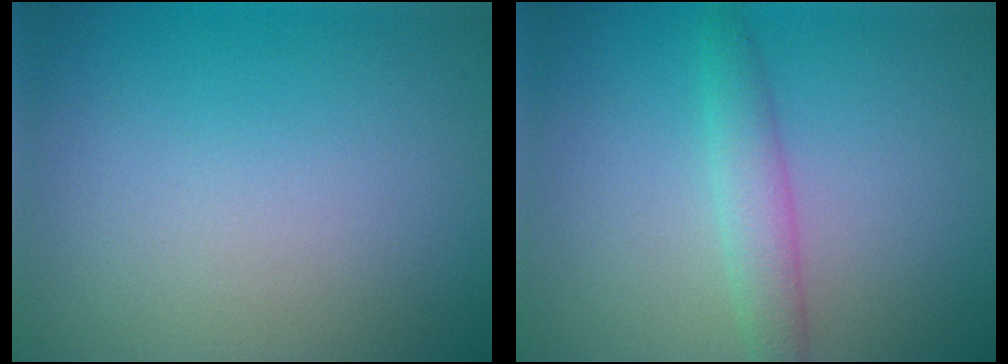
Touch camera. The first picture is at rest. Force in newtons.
{"total": 2.5, "press": 2.5, "slide": 0.1}